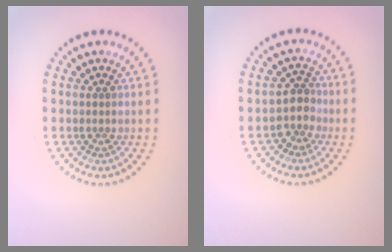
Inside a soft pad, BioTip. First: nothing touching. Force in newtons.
{"total": 2.2, "press": 1.7, "slide": 1.4}